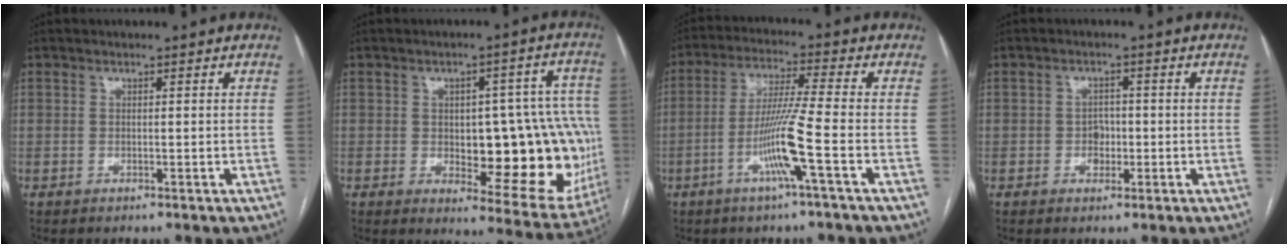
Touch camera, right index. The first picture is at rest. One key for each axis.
{"total": 20.5, "fx": -2.1, "fy": 7.8, "fz": 18.8, "tx": -0.158, "ty": 0.032, "tz": -0.001}
{"total": 9.3, "fx": -3.4, "fy": -1.5, "fz": 8.5, "tx": -0.169, "ty": -0.007, "tz": -0.069}
{"total": 2.5, "fx": -0.6, "fy": 2.0, "fz": 1.4, "tx": -0.015, "ty": 0.007, "tz": -0.006}